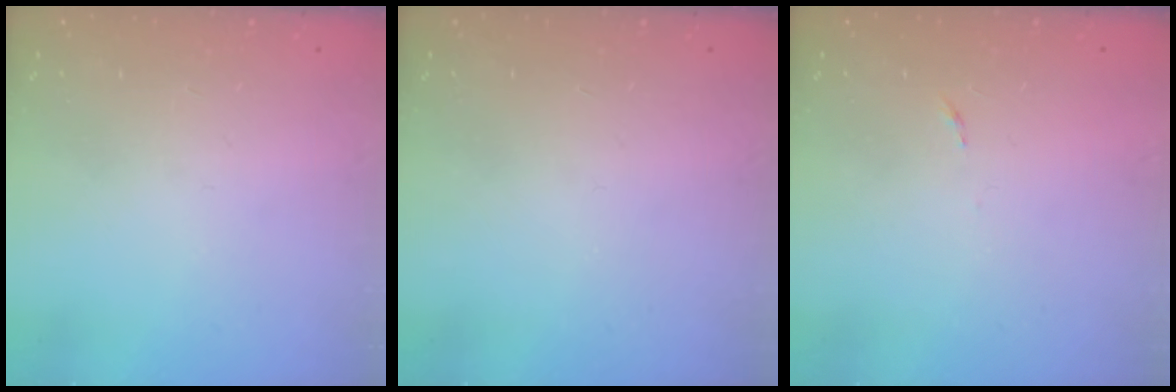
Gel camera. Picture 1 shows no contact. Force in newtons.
{"total": 0.0}
{"total": 2.6, "press": 2.6, "slide": 0.4}